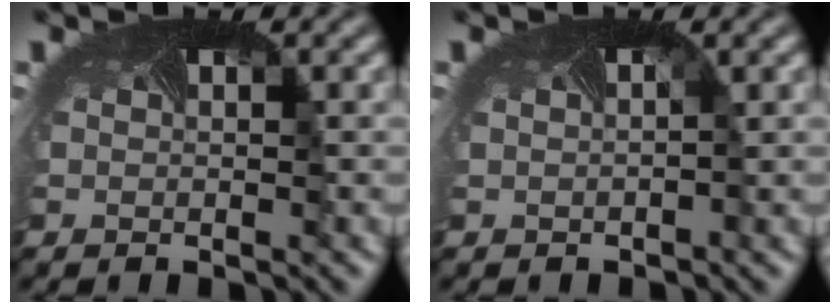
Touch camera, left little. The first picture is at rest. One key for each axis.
{"total": 0.5, "fx": 0.3, "fy": 0.4, "fz": 0.0, "tx": 0.006, "ty": 0.014, "tz": -0.003}